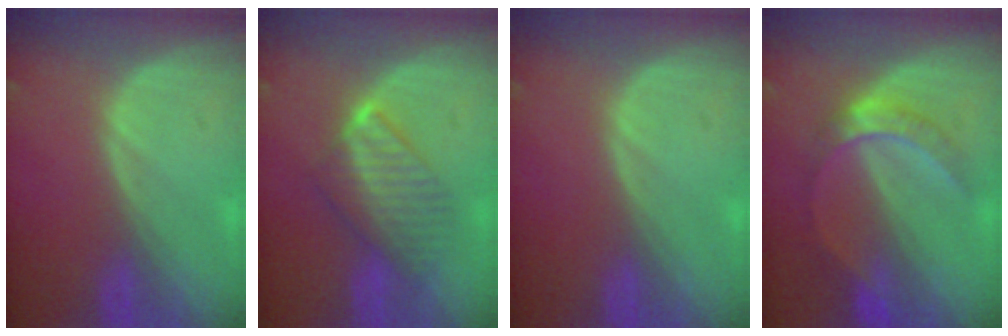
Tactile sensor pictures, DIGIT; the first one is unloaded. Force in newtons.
{"total": 6.5, "press": 6.5, "slide": 0.6}
{"total": 0.0}
{"total": 5.8, "press": 5.6, "slide": 1.2}